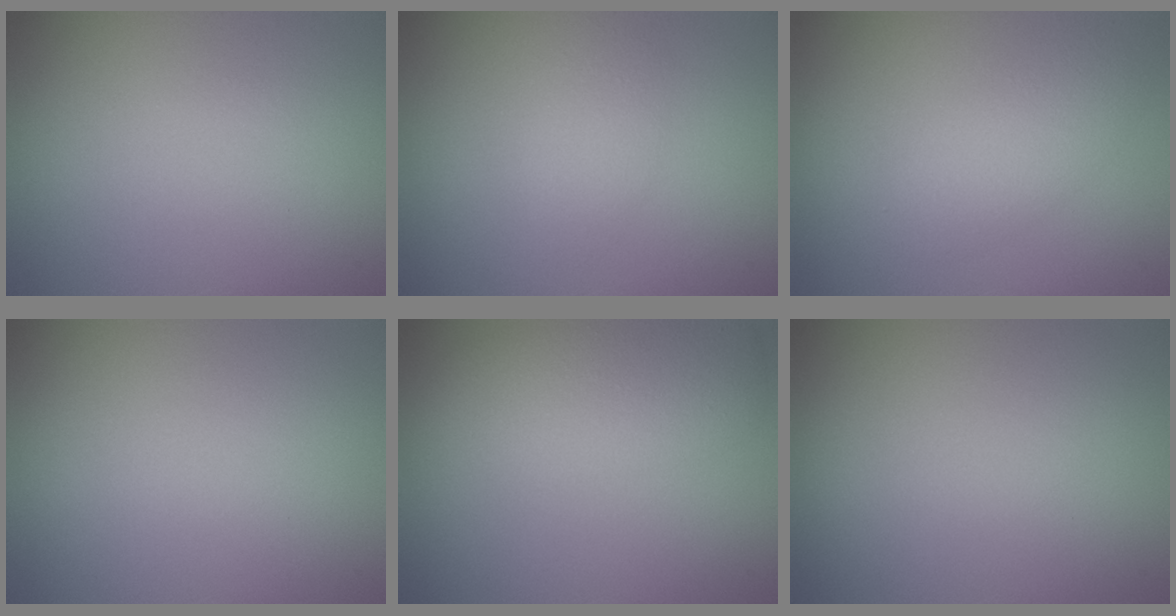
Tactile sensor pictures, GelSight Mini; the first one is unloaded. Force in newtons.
{"total": 1.7, "press": 1.7, "slide": 0.0}
{"total": 2.8, "press": 2.8, "slide": 0.2}
{"total": 0.0}
{"total": 5.7, "press": 5.7, "slide": 0.2}
{"total": 0.0}